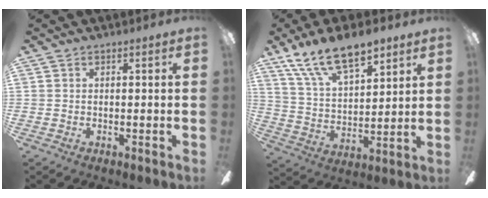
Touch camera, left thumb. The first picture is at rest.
{"total": 15.6, "force": [11.5, 6.0, 8.7], "torque": [-0.159, -0.057, 0.206]}